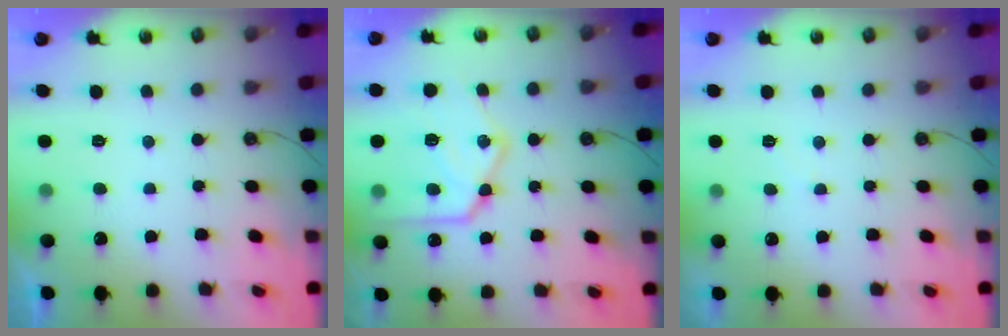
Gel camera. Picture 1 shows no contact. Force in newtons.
{"total": 20.2, "press": 20.1, "slide": 1.9}
{"total": 3.5, "press": 3.5, "slide": 0.6}